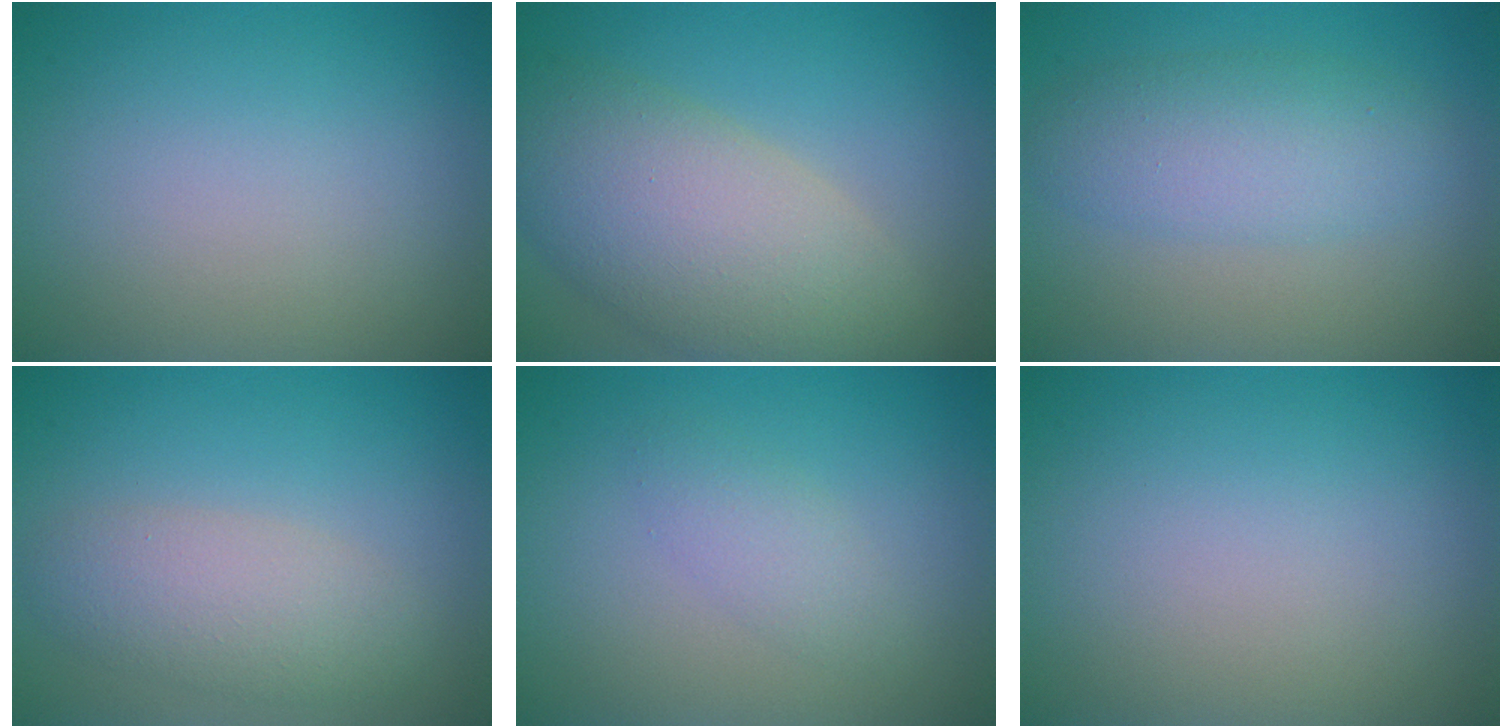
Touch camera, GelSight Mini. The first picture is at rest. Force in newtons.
{"total": 8.7, "press": 8.6, "slide": 0.9}
{"total": 4.3, "press": 4.3, "slide": 0.1}
{"total": 3.7, "press": 3.7, "slide": 0.0}
{"total": 1.8, "press": 1.8, "slide": 0.1}
{"total": 0.0}